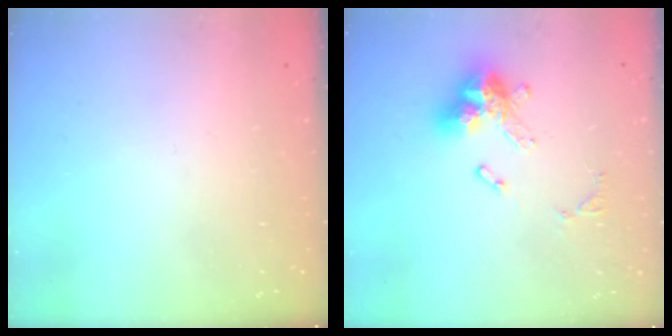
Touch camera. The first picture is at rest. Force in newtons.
{"total": 12.6, "press": 12.5, "slide": 1.1}